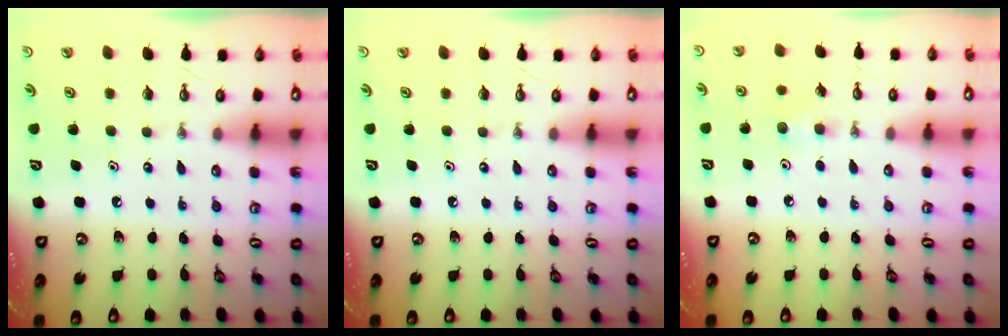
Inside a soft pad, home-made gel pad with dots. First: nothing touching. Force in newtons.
{"total": 0.0}
{"total": 5.6, "press": 5.4, "slide": 1.5}